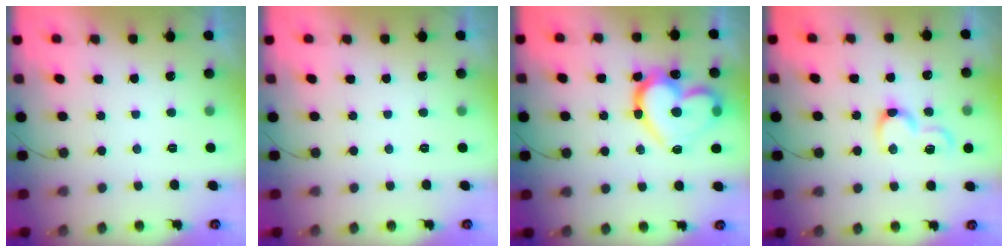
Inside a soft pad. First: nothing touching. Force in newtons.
{"total": 0.0}
{"total": 21.0, "press": 20.9, "slide": 1.9}
{"total": 7.4, "press": 7.3, "slide": 0.8}